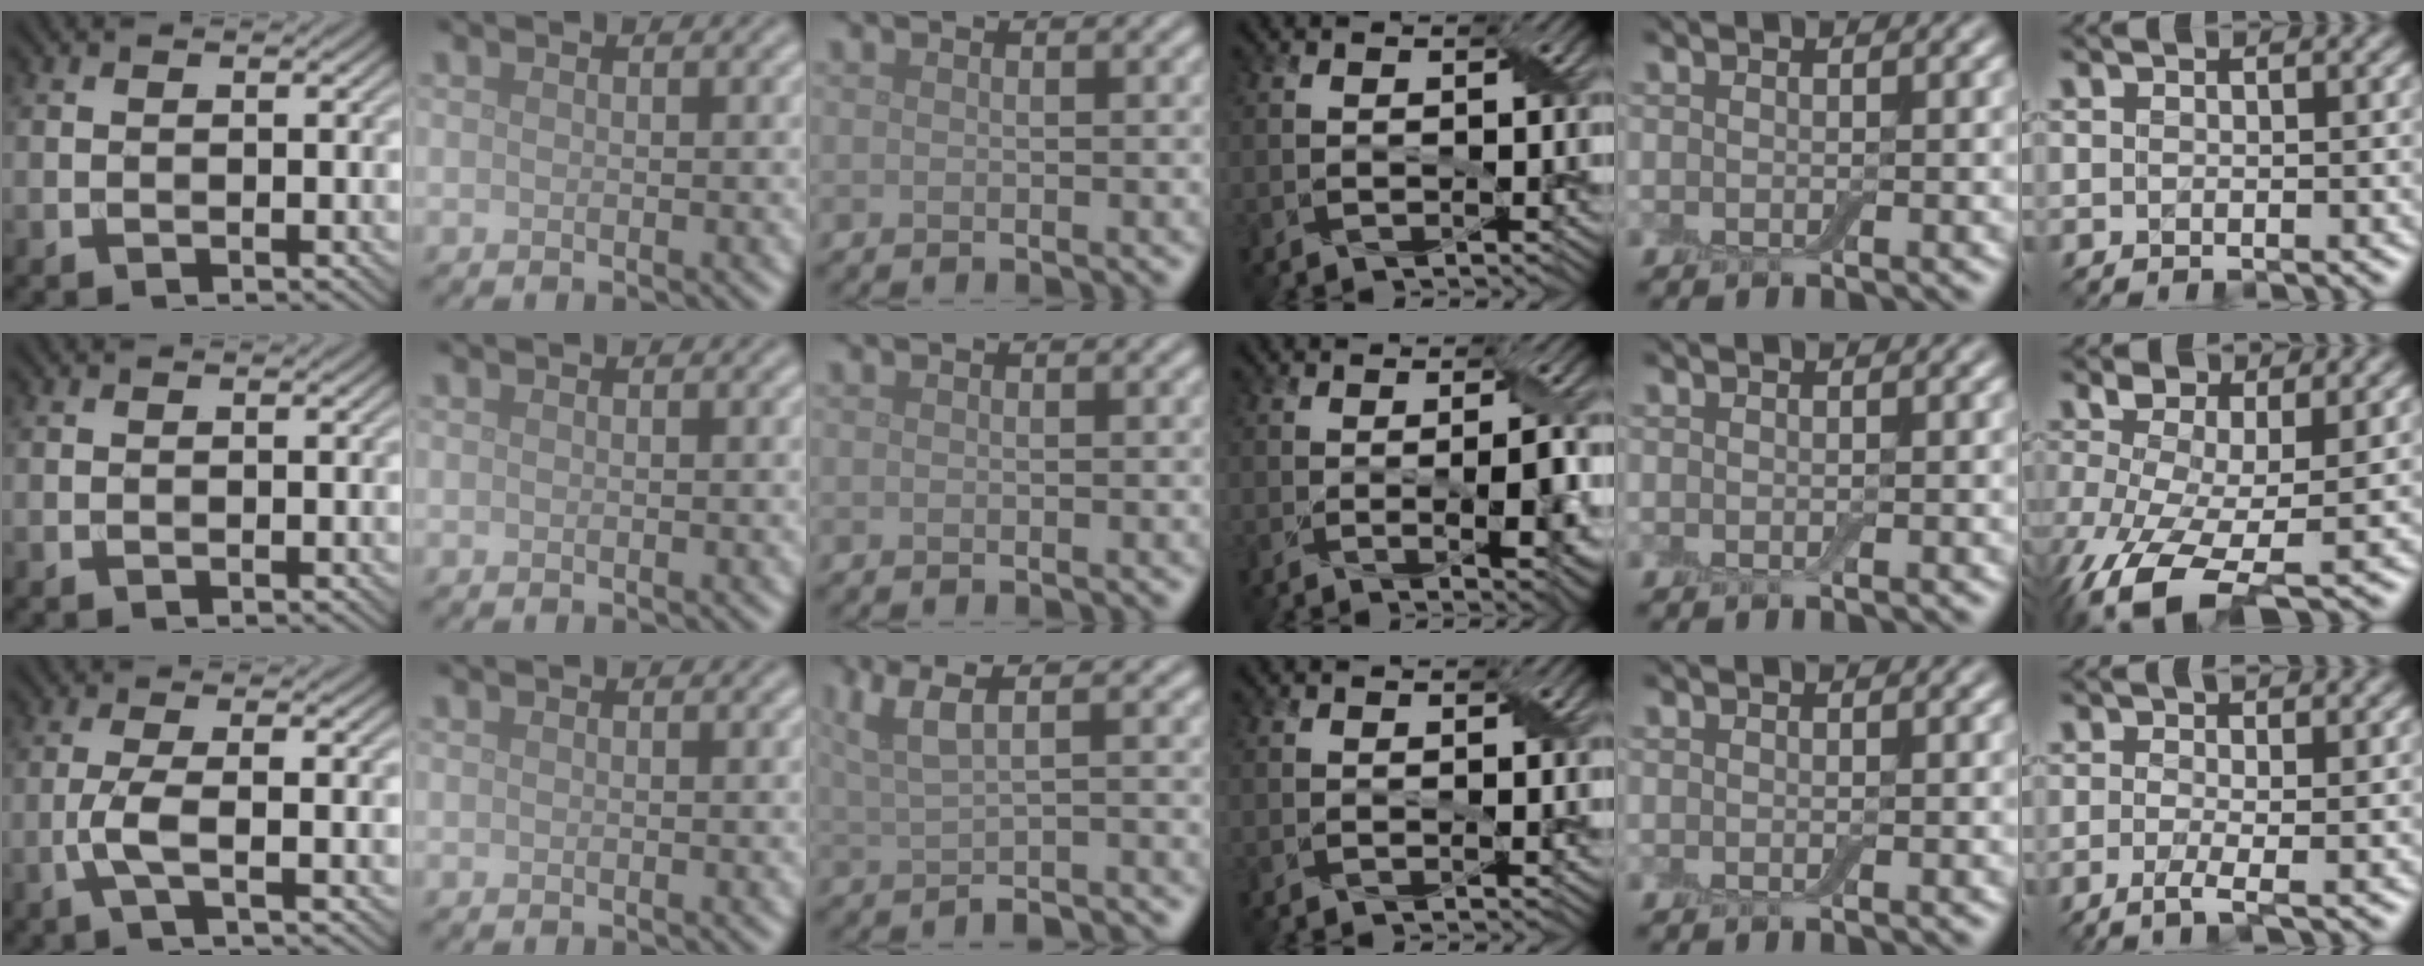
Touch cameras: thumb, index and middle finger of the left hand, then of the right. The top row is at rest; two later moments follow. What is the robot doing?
{"motion": "peel", "object": "aluminum foil"}